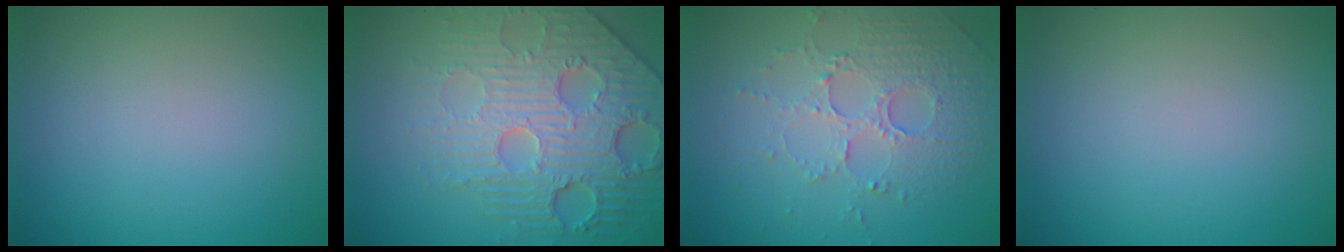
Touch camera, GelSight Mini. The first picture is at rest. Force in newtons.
{"total": 7.5, "press": 5.9, "slide": 4.7}
{"total": 5.1, "press": 3.5, "slide": 3.7}
{"total": 0.0}